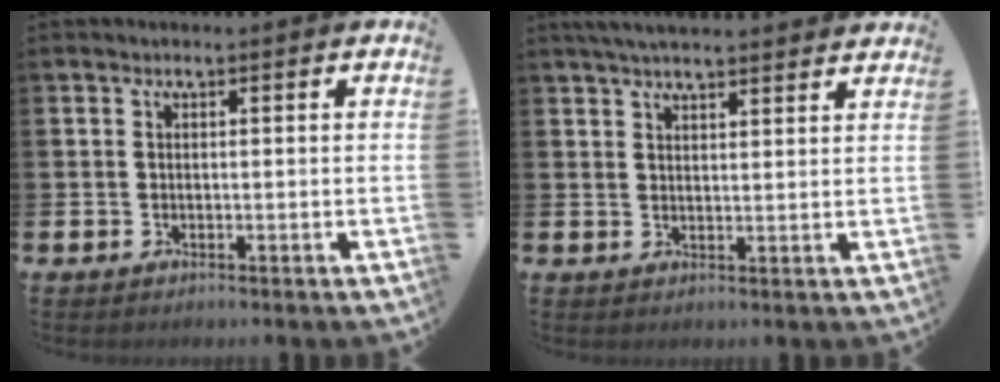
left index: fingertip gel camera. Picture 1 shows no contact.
{"total": 4.2, "force": [4.0, 0.4, 1.1], "torque": [-0.026, -0.011, 0.074]}